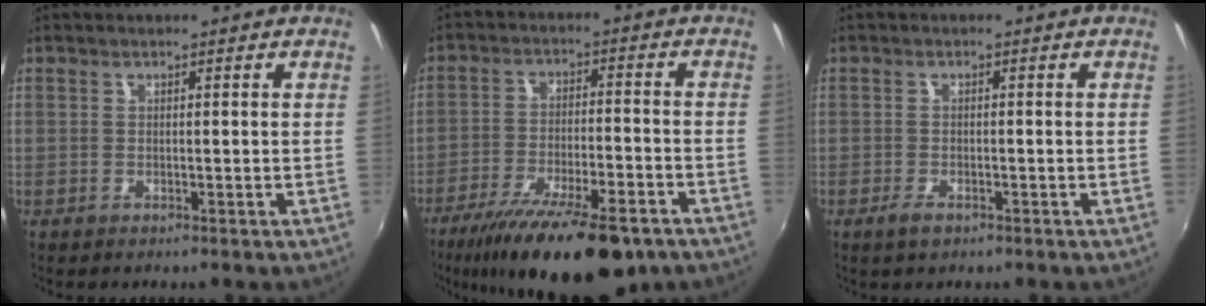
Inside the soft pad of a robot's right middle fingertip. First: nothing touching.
{"total": 20.1, "force": [-14.5, 5.7, 12.8], "torque": [-0.230, -0.043, -0.218]}
{"total": 2.4, "force": [-1.5, 1.0, 1.5], "torque": [-0.032, -0.003, -0.027]}